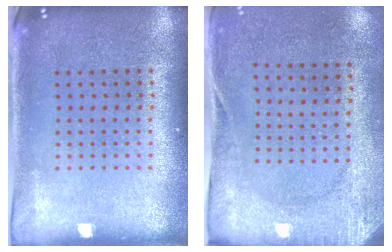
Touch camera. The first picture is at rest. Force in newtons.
{"total": 2.8, "press": 2.1, "slide": 1.8}